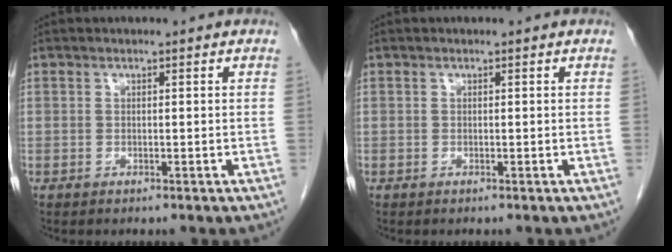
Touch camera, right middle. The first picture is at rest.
{"total": 0.0}